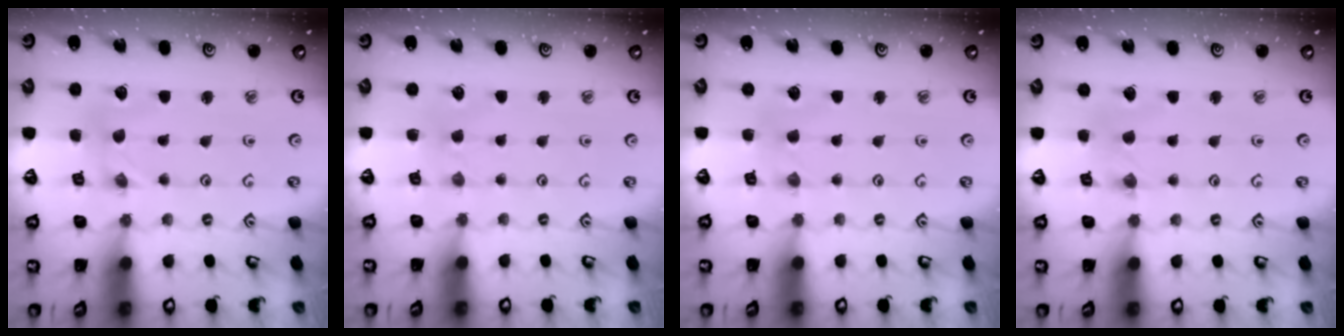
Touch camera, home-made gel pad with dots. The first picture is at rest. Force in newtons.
{"total": 0.9, "press": 0.9, "slide": 0.2}
{"total": 1.9, "press": 1.8, "slide": 0.3}
{"total": 0.5, "press": 0.5, "slide": 0.2}